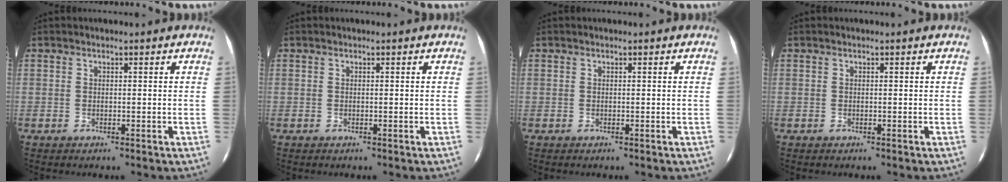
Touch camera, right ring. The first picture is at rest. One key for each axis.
{"total": 0.0}
{"total": 0.0}
{"total": 0.0}